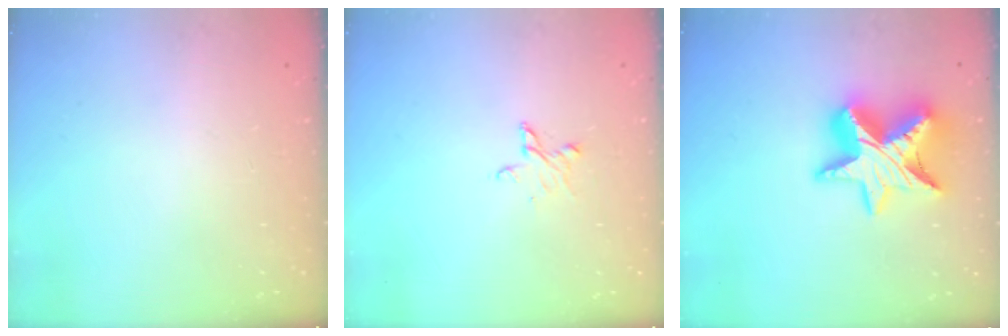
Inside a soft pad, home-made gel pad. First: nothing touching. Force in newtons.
{"total": 5.1, "press": 5.1, "slide": 0.5}
{"total": 16.2, "press": 16.1, "slide": 1.7}